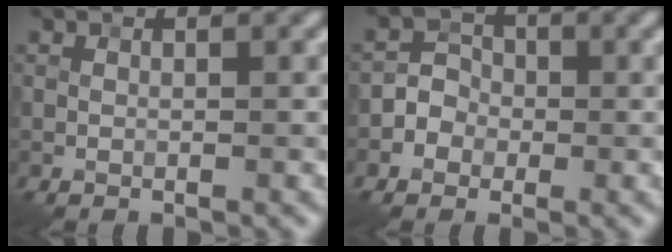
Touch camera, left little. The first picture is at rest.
{"total": 2.5, "force": [-0.8, 2.3, 0.8], "torque": [0.003, 0.002, -0.024]}